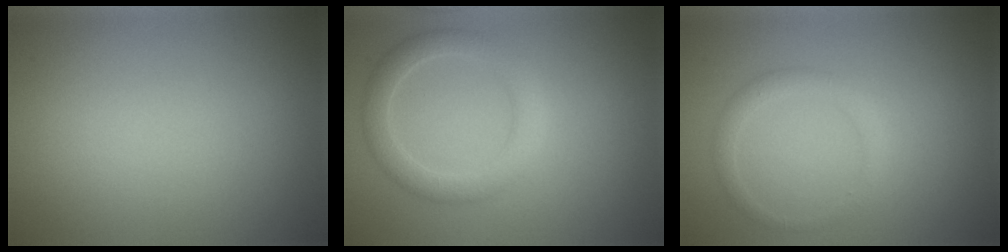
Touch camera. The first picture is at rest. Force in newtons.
{"total": 3.1, "press": 3.1, "slide": 0.1}
{"total": 1.5, "press": 1.5, "slide": 0.1}